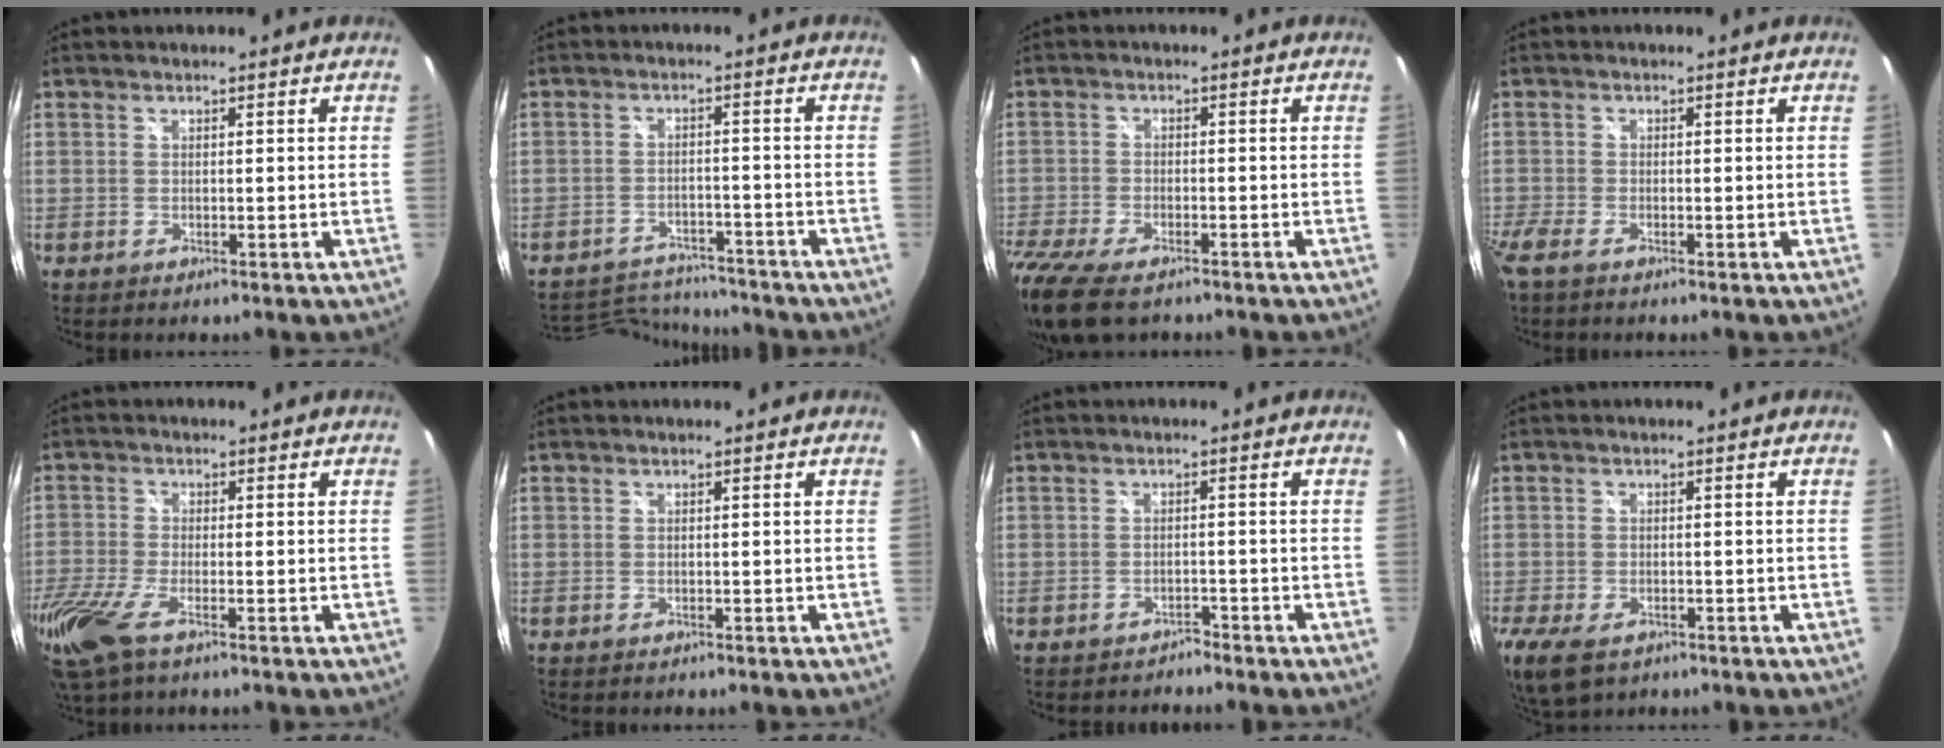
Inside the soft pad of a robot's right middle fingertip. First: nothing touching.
{"total": 11.7, "force": [-11.1, 2.8, 2.5], "torque": [-0.072, 0.012, -0.163]}
{"total": 13.0, "force": [-9.7, 4.8, 7.2], "torque": [-0.187, -0.056, -0.180]}
{"total": 2.7, "force": [-2.0, 0.6, 1.7], "torque": [-0.045, -0.009, -0.043]}
{"total": 11.8, "force": [-7.0, 3.9, 8.7], "torque": [-0.205, -0.048, -0.138]}
{"total": 0.0}
{"total": 2.5, "force": [-2.4, 0.8, 0.3], "torque": [-0.010, -0.007, -0.038]}
{"total": 9.0, "force": [-5.4, 4.8, 5.4], "torque": [-0.134, -0.037, -0.098]}